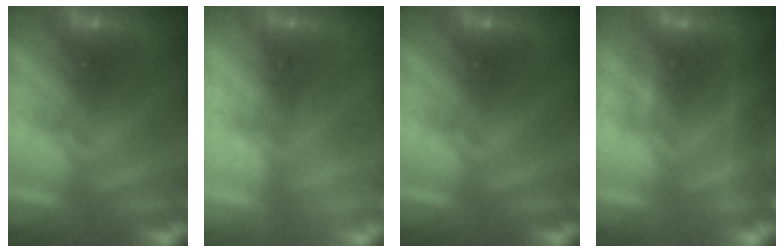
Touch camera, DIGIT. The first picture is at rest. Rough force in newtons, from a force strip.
{"total": 2.0}
{"total": 0.0}
{"total": 3.6}